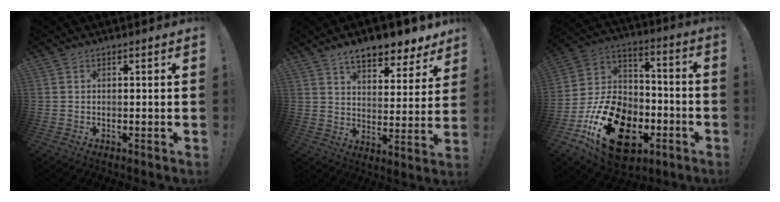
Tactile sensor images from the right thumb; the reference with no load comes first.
{"total": 11.3, "force": [8.7, 4.2, 5.8], "torque": [-0.089, -0.059, 0.154]}
{"total": 24.6, "force": [-10.8, 15.9, 15.3], "torque": [-0.263, 0.067, -0.167]}